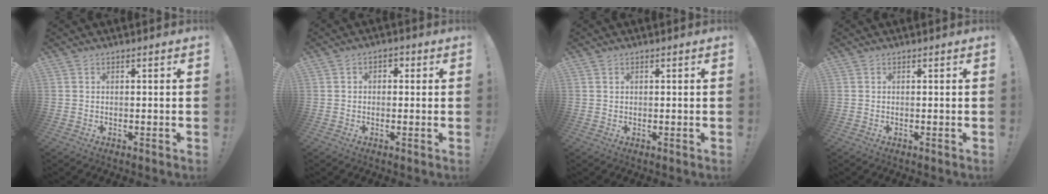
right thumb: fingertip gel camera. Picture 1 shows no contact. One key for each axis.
{"total": 2.3, "fx": -0.4, "fy": 1.7, "fz": 1.4, "tx": -0.017, "ty": 0.007, "tz": -0.009}
{"total": 0.8, "fx": 0.6, "fy": 0.5, "fz": 0.3, "tx": -0.006, "ty": 0.000, "tz": 0.011}
{"total": 0.0}